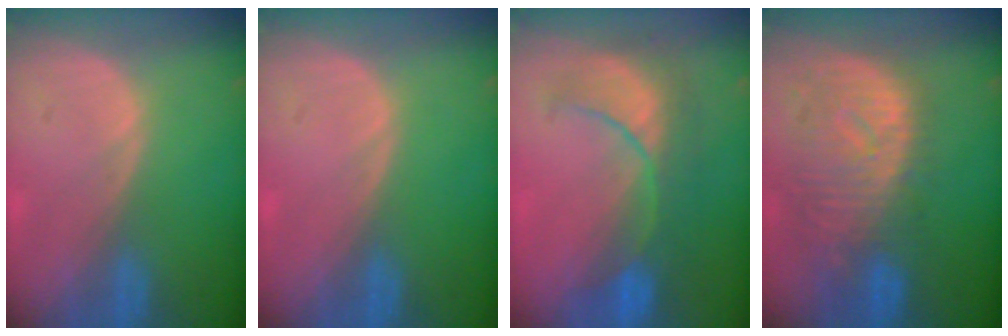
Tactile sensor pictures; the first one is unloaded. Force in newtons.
{"total": 0.0}
{"total": 8.4, "press": 8.3, "slide": 1.6}
{"total": 10.8, "press": 9.6, "slide": 4.9}